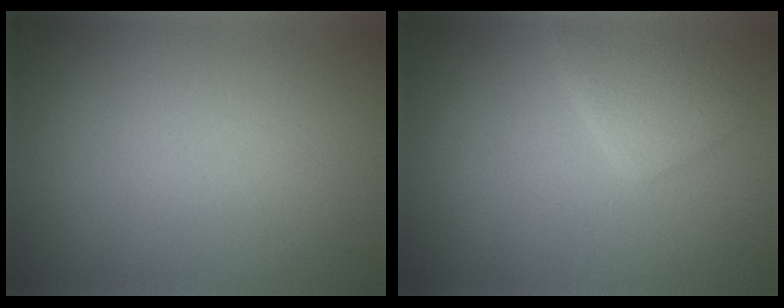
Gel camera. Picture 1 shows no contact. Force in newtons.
{"total": 2.5, "press": 2.5, "slide": 0.2}